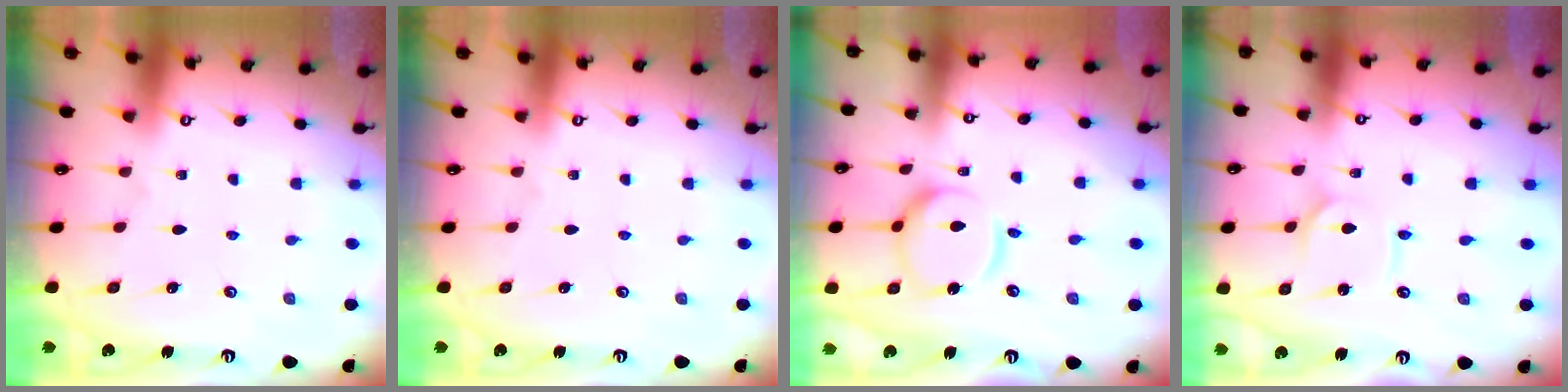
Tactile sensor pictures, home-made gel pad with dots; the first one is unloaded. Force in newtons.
{"total": 0.0}
{"total": 13.9, "press": 13.8, "slide": 1.4}
{"total": 2.3, "press": 2.2, "slide": 0.3}